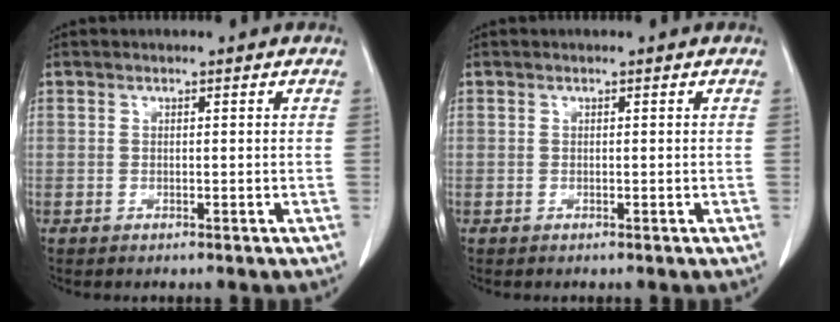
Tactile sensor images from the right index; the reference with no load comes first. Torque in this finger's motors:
{"motor_torque": [0.00, 0.00, 0.00, 0.00]}